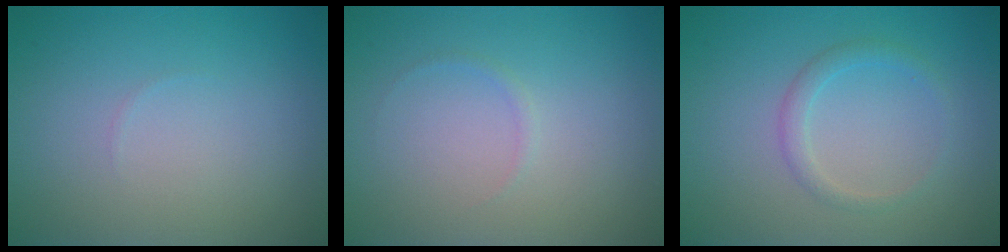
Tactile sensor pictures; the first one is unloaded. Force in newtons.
{"total": 1.2, "press": 1.2, "slide": 0.2}
{"total": 1.5, "press": 1.5, "slide": 0.0}